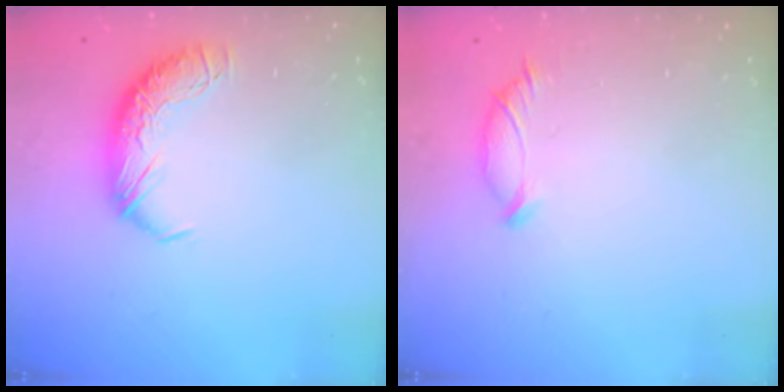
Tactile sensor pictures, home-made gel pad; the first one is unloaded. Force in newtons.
{"total": 4.8, "press": 4.7, "slide": 0.8}